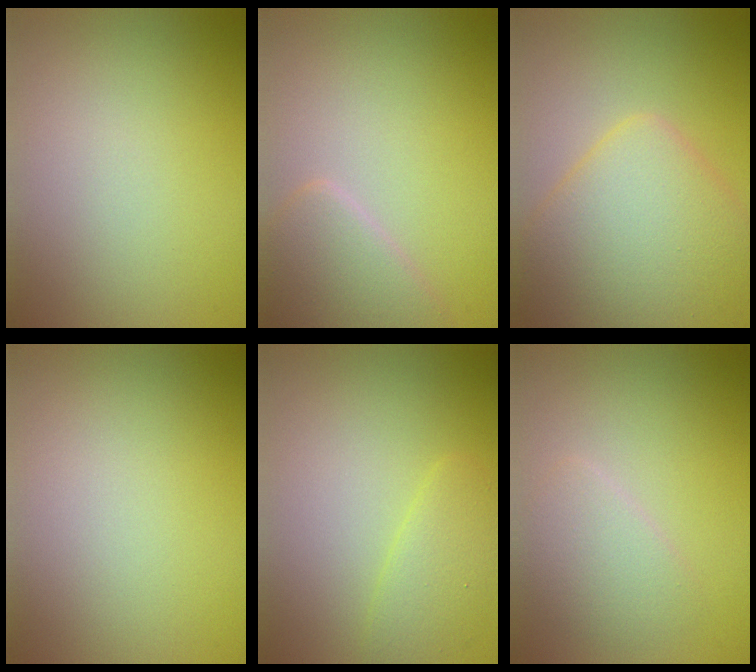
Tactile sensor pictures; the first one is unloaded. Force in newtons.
{"total": 3.3, "press": 3.3, "slide": 0.3}
{"total": 7.8, "press": 7.8, "slide": 0.2}
{"total": 0.0}
{"total": 2.2, "press": 2.2, "slide": 0.2}
{"total": 2.5, "press": 2.5, "slide": 0.1}